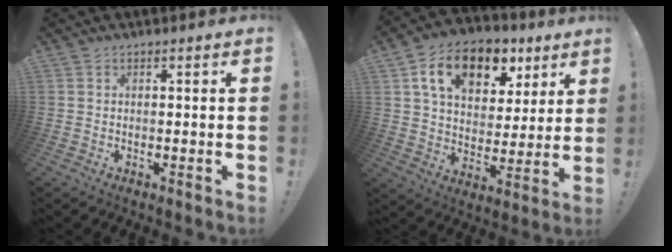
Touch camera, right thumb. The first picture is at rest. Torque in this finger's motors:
{"motor_torque": [1.30, 3.47, 0.45, 0.01, 0.09]}